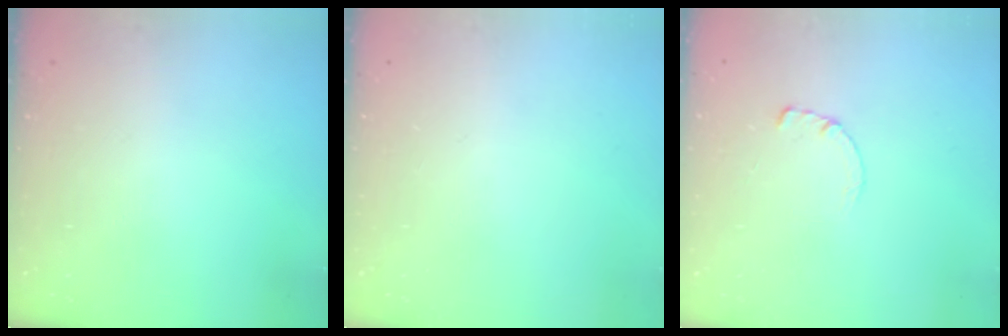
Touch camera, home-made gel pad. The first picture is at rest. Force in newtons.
{"total": 0.0}
{"total": 0.7, "press": 0.6, "slide": 0.2}